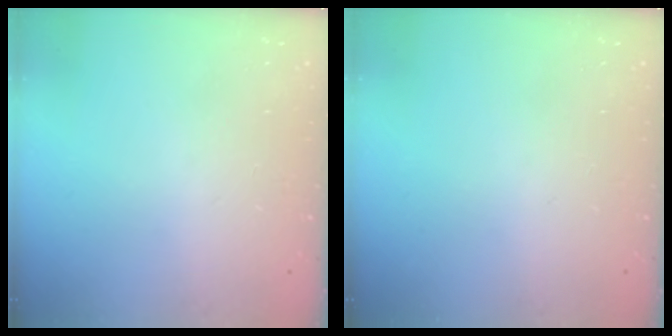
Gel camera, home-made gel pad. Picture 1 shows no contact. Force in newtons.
{"total": 0.0}